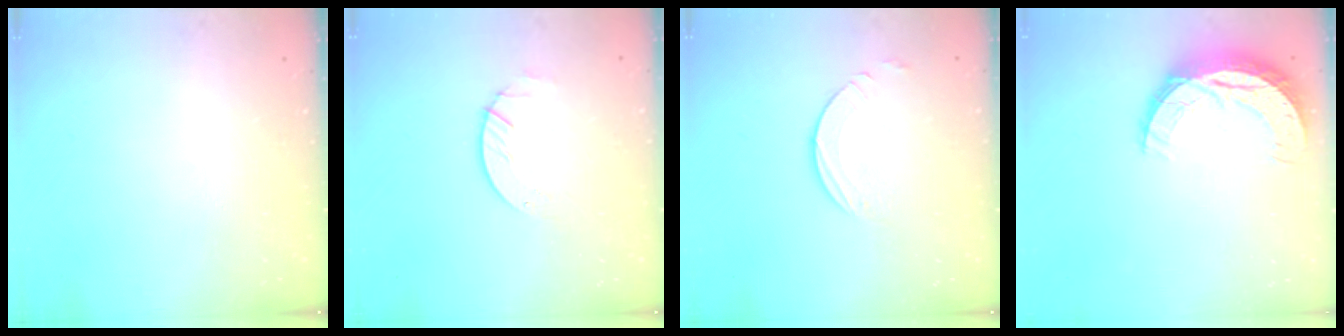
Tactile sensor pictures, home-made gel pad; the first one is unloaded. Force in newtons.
{"total": 2.0, "press": 2.0, "slide": 0.2}
{"total": 2.7, "press": 2.7, "slide": 0.2}
{"total": 10.4, "press": 10.4, "slide": 0.6}